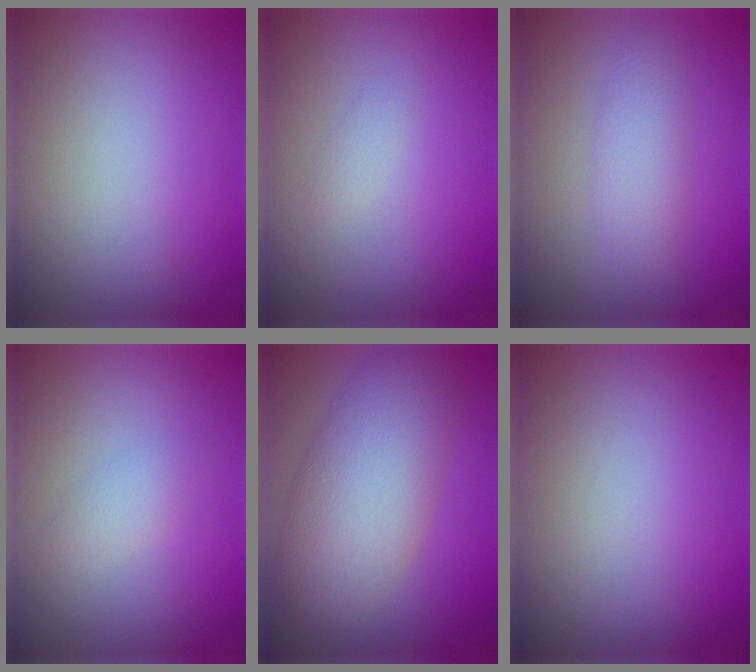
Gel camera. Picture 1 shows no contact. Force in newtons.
{"total": 0.7, "press": 0.7, "slide": 0.0}
{"total": 2.3, "press": 2.3, "slide": 0.1}
{"total": 1.4, "press": 1.4, "slide": 0.1}
{"total": 8.1, "press": 8.1, "slide": 0.5}
{"total": 0.0}